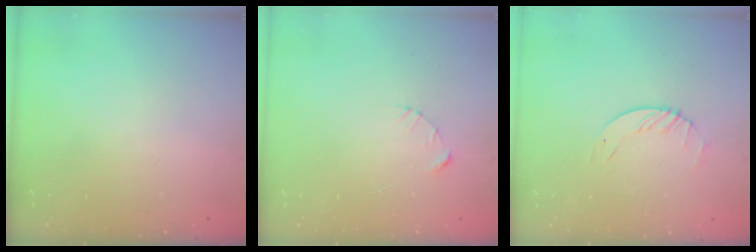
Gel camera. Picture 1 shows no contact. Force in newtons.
{"total": 2.3, "press": 2.3, "slide": 0.3}
{"total": 1.6, "press": 1.6, "slide": 0.2}